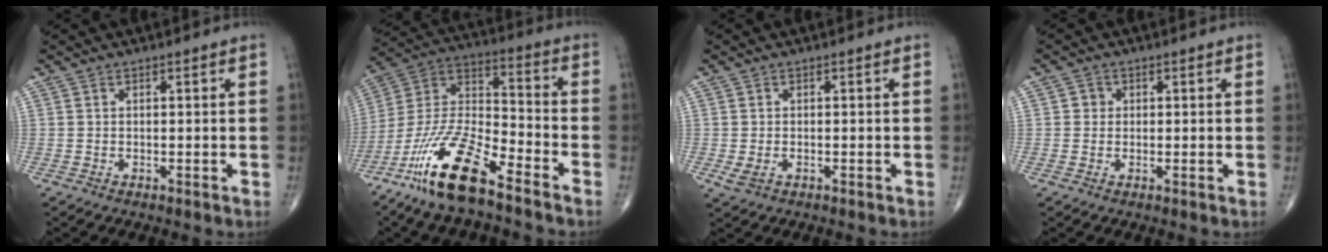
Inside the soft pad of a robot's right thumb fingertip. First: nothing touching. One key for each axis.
{"total": 17.3, "fx": -11.8, "fy": 4.6, "fz": 11.8, "tx": -0.232, "ty": 0.065, "tz": -0.225}
{"total": 2.1, "fx": -0.6, "fy": 1.3, "fz": 1.6, "tx": -0.036, "ty": -0.001, "tz": -0.008}
{"total": 1.8, "fx": 0.2, "fy": 1.7, "fz": 0.5, "tx": 0.002, "ty": 0.003, "tz": 0.000}